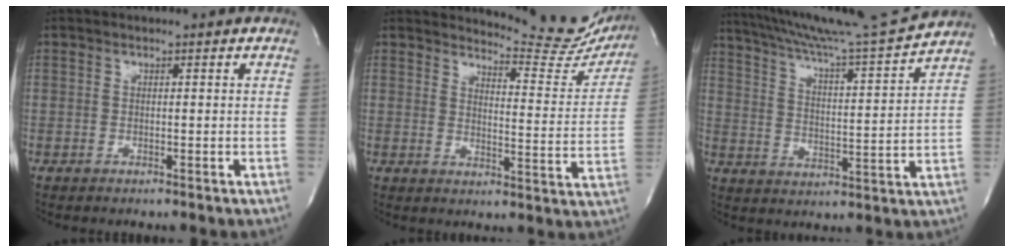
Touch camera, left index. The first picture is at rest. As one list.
[{"total": 13.2, "force": [12.9, 2.0, 1.8], "torque": [-0.016, -0.078, 0.137]}, {"total": 16.4, "force": [15.3, -2.3, 5.6], "torque": [-0.105, -0.043, 0.231]}]